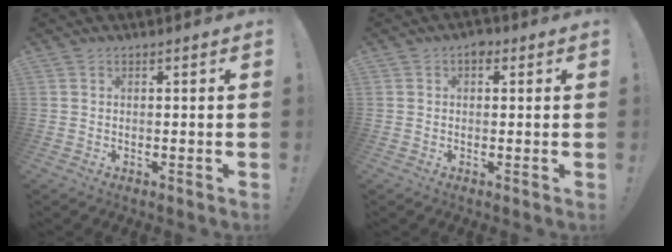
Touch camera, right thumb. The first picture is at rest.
{"total": 2.5, "force": [0.8, 1.8, 1.6], "torque": [-0.011, -0.003, 0.009]}